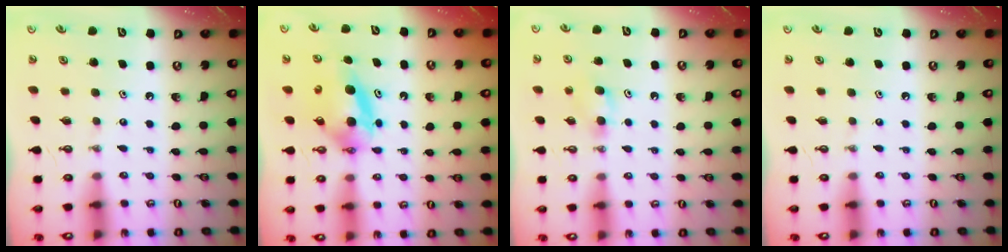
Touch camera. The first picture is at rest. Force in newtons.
{"total": 6.9, "press": 5.6, "slide": 4.0}
{"total": 4.0, "press": 3.8, "slide": 1.0}
{"total": 0.0}